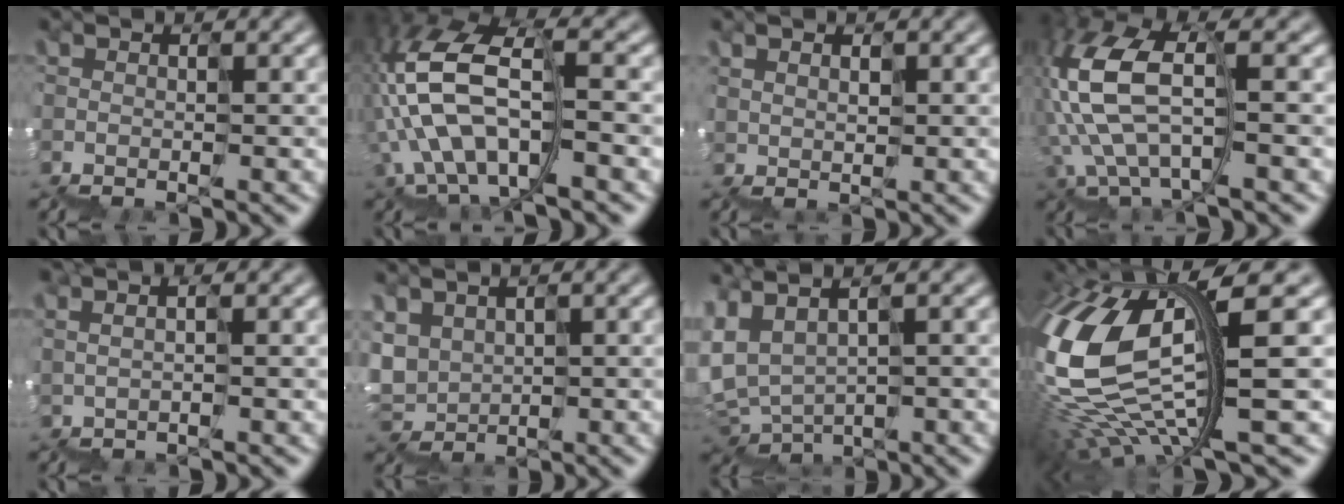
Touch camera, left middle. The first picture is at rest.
{"total": 8.3, "force": [-1.7, 3.5, 7.3], "torque": [-0.159, 0.028, -0.031]}
{"total": 1.0, "force": [0.9, 0.2, 0.2], "torque": [-0.005, 0.009, 0.025]}
{"total": 6.8, "force": [0.4, 3.0, 6.1], "torque": [-0.161, 0.025, 0.006]}
{"total": 1.2, "force": [0.7, 0.3, 0.9], "torque": [0.006, 0.010, 0.012]}
{"total": 3.0, "force": [2.3, 1.8, -0.5], "torque": [-0.010, 0.021, 0.058]}
{"total": 2.2, "force": [2.0, 0.7, 0.6], "torque": [-0.039, 0.022, 0.044]}
{"total": 10.4, "force": [0.3, 3.5, 9.8], "torque": [-0.237, -0.009, 0.031]}